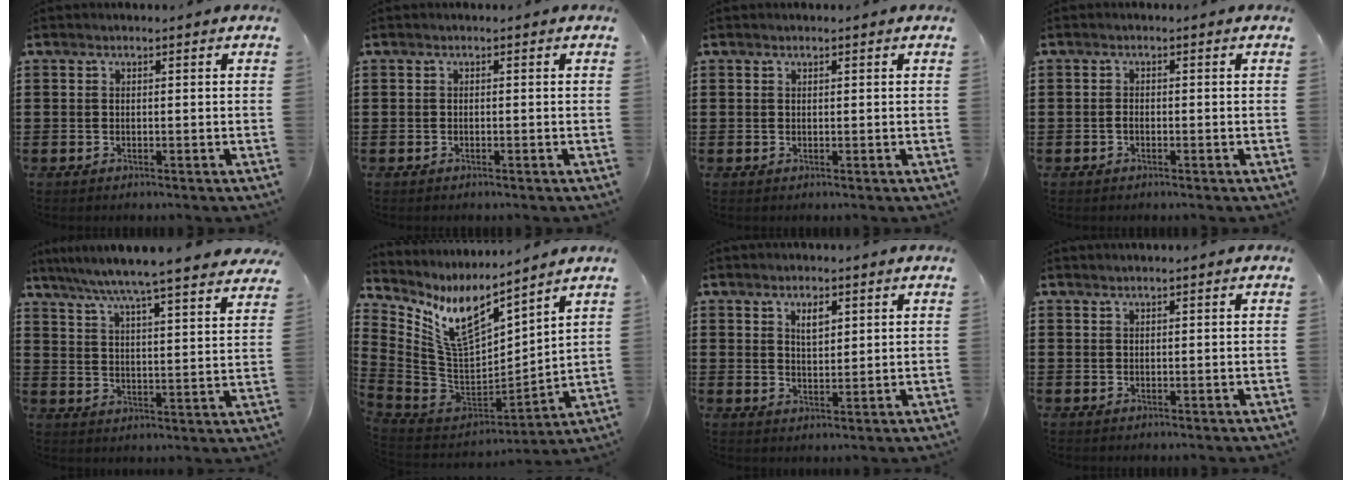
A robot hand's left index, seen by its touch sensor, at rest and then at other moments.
{"total": 0.0}
{"total": 0.6, "force": [0.5, 0.0, 0.3], "torque": [-0.007, -0.001, 0.011]}
{"total": 0.8, "force": [-0.3, 0.3, 0.7], "torque": [-0.016, -0.004, -0.005]}
{"total": 6.2, "force": [5.5, -1.0, 2.6], "torque": [-0.075, -0.043, 0.087]}
{"total": 11.0, "force": [6.4, 4.1, 7.9], "torque": [-0.183, -0.041, 0.115]}
{"total": 3.1, "force": [2.1, 1.1, 2.0], "torque": [-0.034, -0.001, 0.037]}
{"total": 0.9, "force": [0.8, -0.1, 0.3], "torque": [-0.008, -0.003, 0.016]}